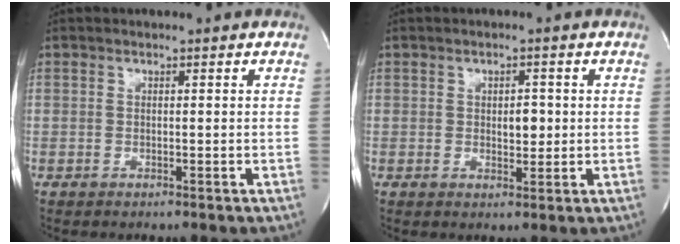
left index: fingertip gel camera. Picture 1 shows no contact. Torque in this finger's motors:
{"motor_torque": [0.21, 0.00, 0.06, 0.03]}